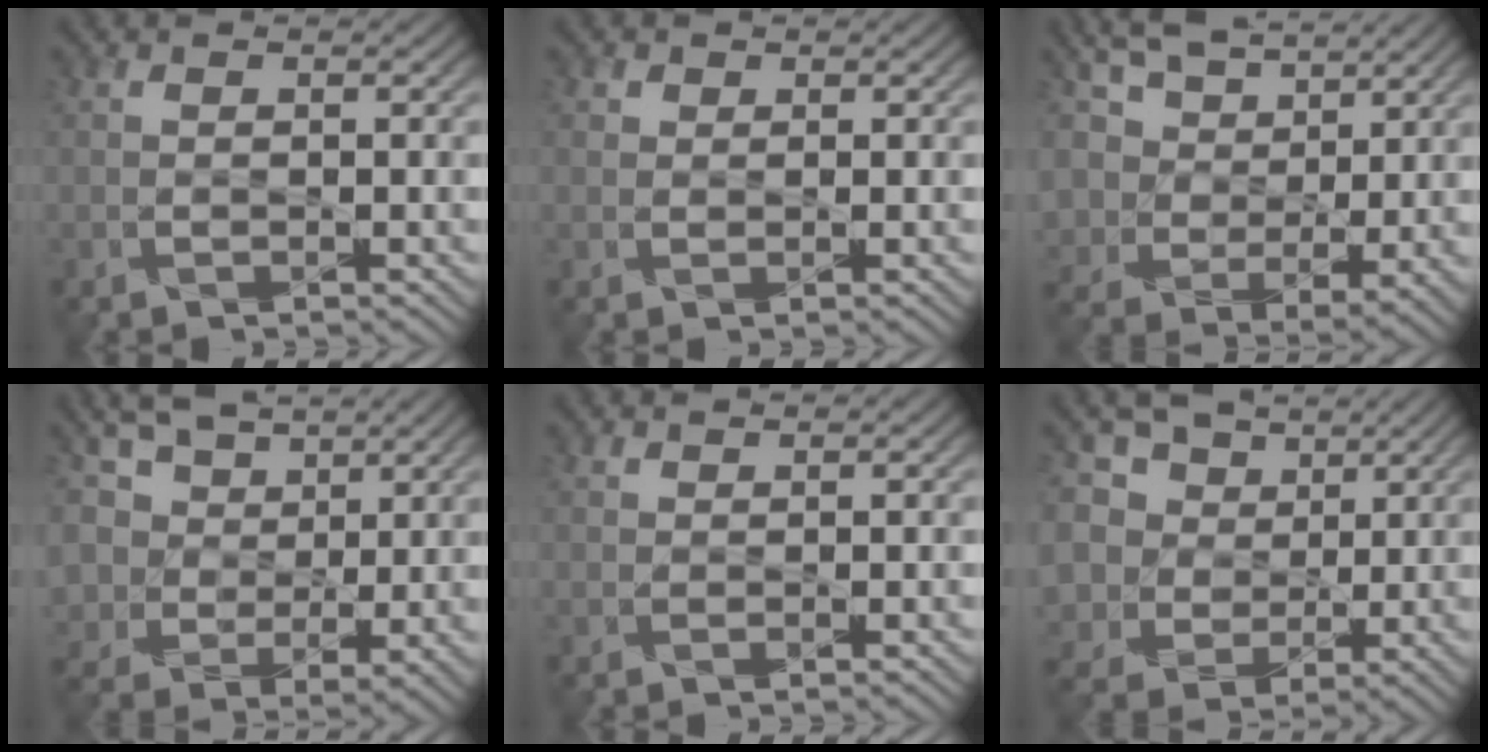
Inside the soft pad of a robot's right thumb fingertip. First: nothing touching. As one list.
[{"total": 0.9, "force": [0.6, 0.7, 0.2], "torque": [-0.004, -0.002, 0.007]}, {"total": 10.4, "force": [6.5, 6.4, 5.0], "torque": [-0.135, 0.008, 0.127]}, {"total": 10.1, "force": [5.6, 6.9, 4.8], "torque": [-0.133, 0.007, 0.108]}, {"total": 0.7, "force": [0.7, 0.1, 0.1], "torque": [-0.007, 0.000, 0.016]}, {"total": 11.5, "force": [5.6, 9.0, 4.5], "torque": [-0.165, 0.028, 0.108]}]